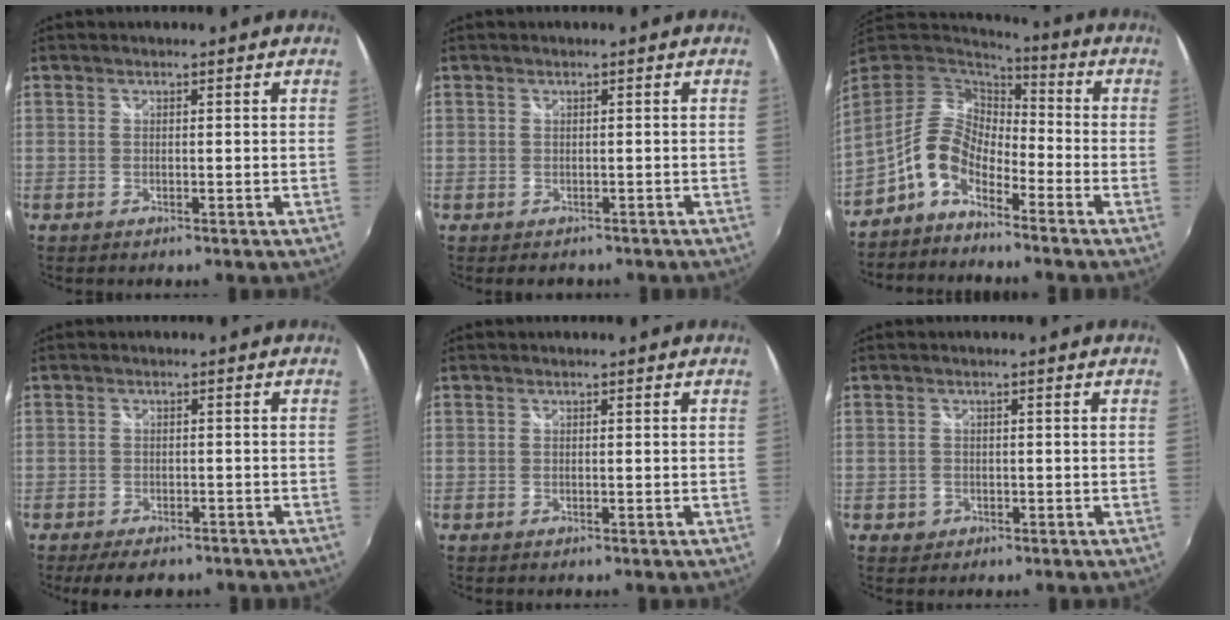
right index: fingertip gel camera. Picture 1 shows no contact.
{"total": 1.7, "force": [-0.9, 1.5, 0.3], "torque": [-0.006, 0.000, -0.009]}
{"total": 9.0, "force": [-5.5, 4.4, 5.6], "torque": [-0.112, 0.019, -0.118]}
{"total": 6.5, "force": [-4.9, 3.2, 2.9], "torque": [-0.061, -0.003, -0.070]}
{"total": 0.0}
{"total": 2.1, "force": [-0.8, 1.8, 0.5], "torque": [-0.012, -0.001, -0.009]}